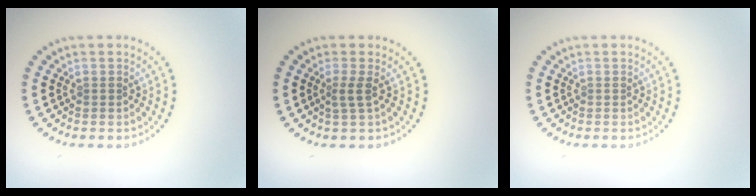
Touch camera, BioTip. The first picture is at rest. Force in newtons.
{"total": 1.4, "press": 0.9, "slide": 1.1}
{"total": 0.0}